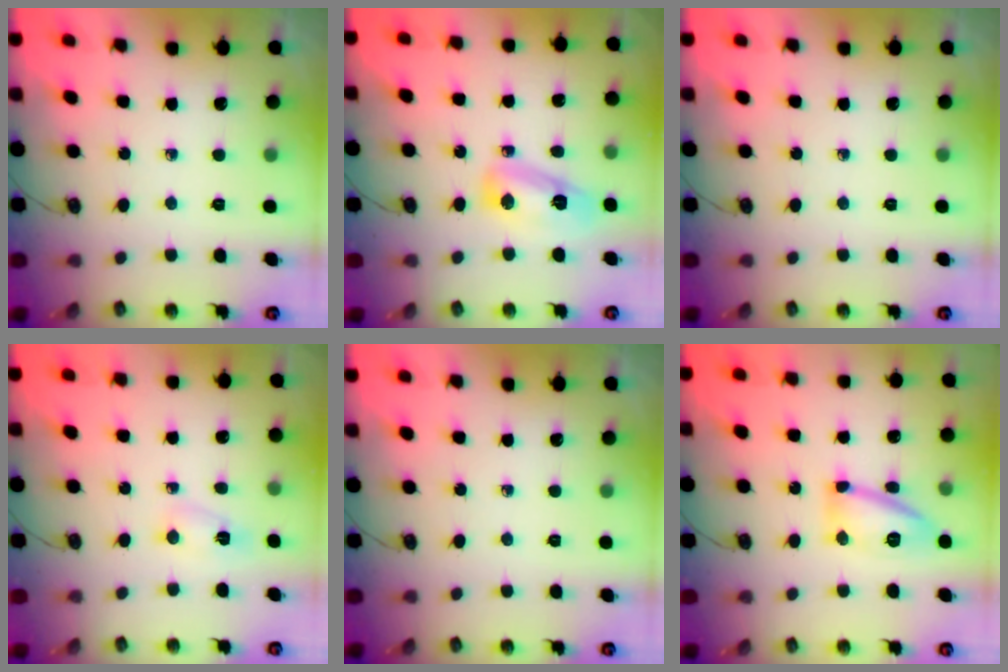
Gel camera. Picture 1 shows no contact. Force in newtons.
{"total": 9.9, "press": 8.7, "slide": 4.7}
{"total": 0.0}
{"total": 2.2, "press": 2.1, "slide": 0.6}
{"total": 0.0}
{"total": 13.3, "press": 13.3, "slide": 1.2}